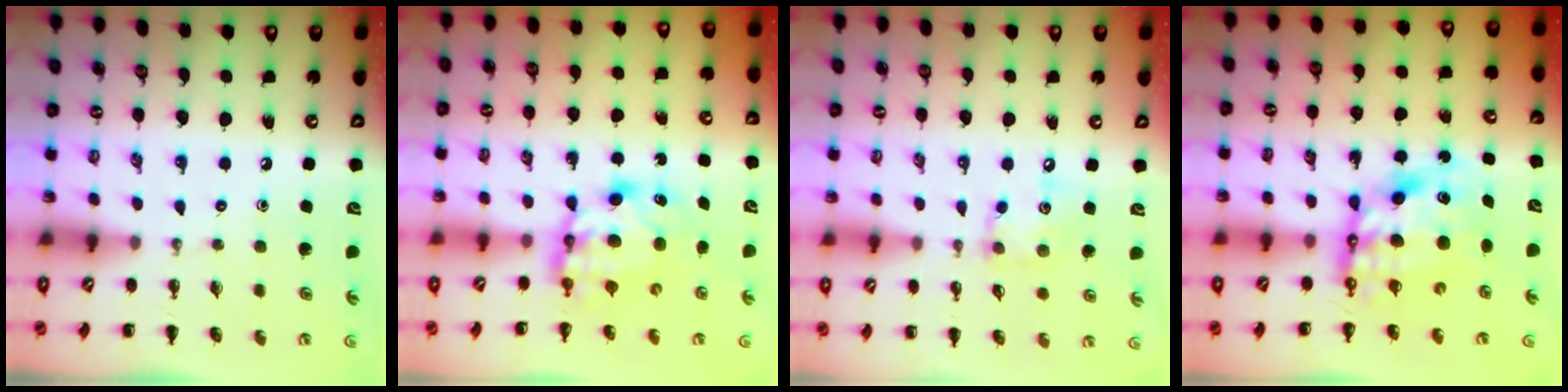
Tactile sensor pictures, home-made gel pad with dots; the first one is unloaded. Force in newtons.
{"total": 6.2, "press": 6.1, "slide": 0.9}
{"total": 8.4, "press": 8.4, "slide": 0.5}
{"total": 10.7, "press": 10.3, "slide": 3.0}